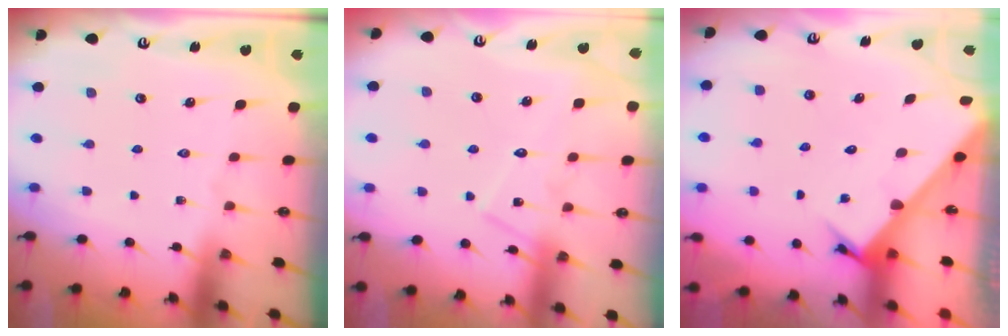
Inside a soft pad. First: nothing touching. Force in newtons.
{"total": 11.8, "press": 11.8, "slide": 0.6}
{"total": 3.6, "press": 3.6, "slide": 0.2}